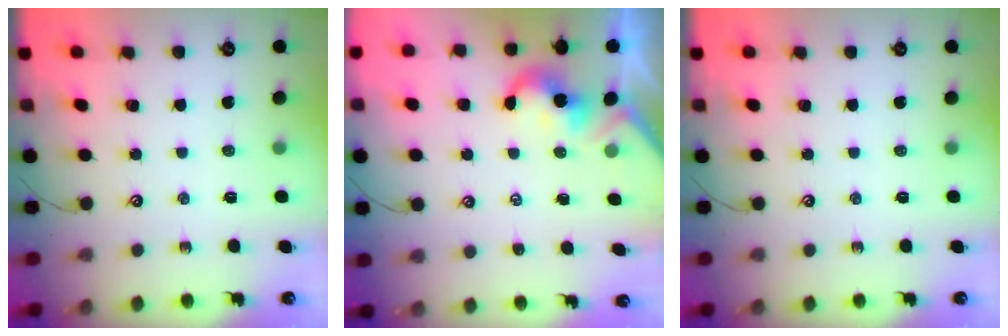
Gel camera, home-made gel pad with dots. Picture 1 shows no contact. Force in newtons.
{"total": 1.8, "press": 1.8, "slide": 0.2}
{"total": 0.0}